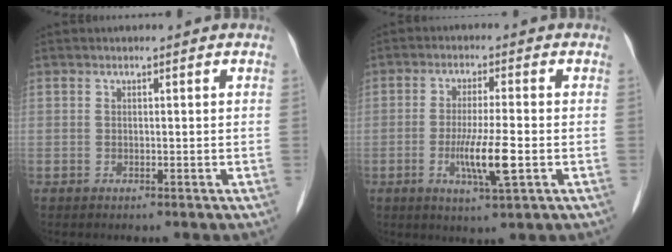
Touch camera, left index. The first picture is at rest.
{"total": 6.8, "force": [-1.9, 0.4, 6.5], "torque": [-0.126, -0.013, -0.035]}